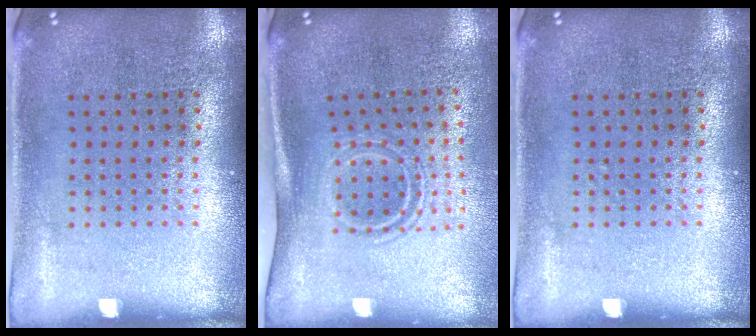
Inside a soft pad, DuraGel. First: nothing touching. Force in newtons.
{"total": 1.6, "press": 1.0, "slide": 1.3}
{"total": 0.0}